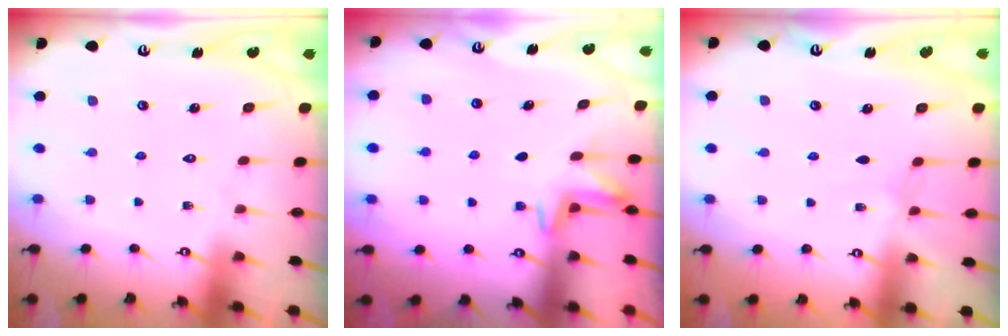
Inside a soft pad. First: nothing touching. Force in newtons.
{"total": 3.2, "press": 3.2, "slide": 0.5}
{"total": 0.7, "press": 0.6, "slide": 0.3}